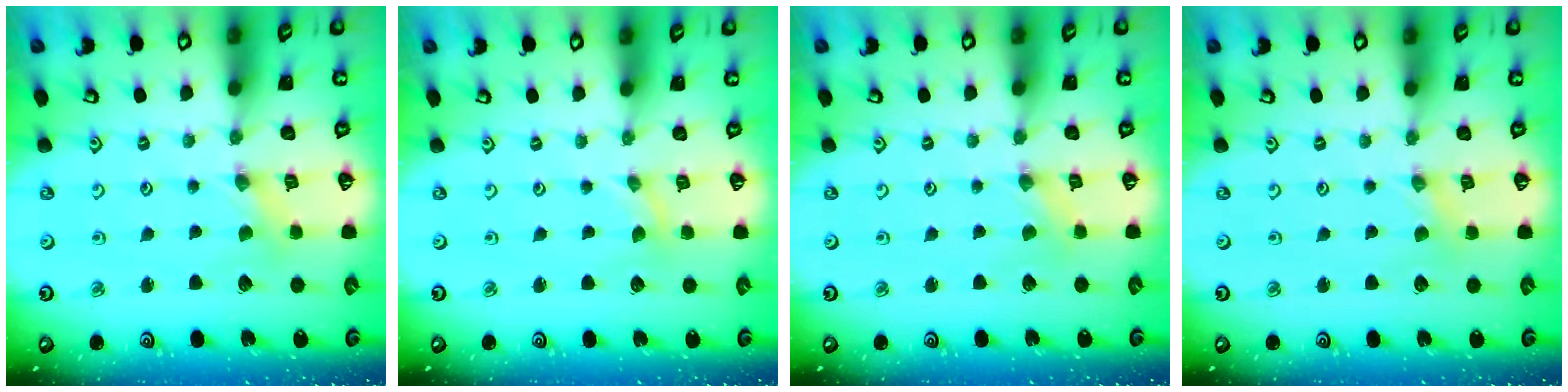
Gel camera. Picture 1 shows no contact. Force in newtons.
{"total": 0.0}
{"total": 0.0}
{"total": 0.7, "press": 0.7, "slide": 0.2}